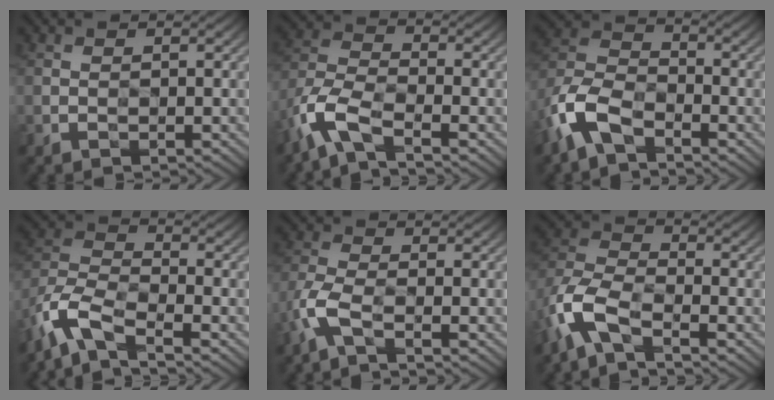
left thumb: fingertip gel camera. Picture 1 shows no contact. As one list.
[{"total": 7.5, "force": [-5.0, 2.3, 5.1], "torque": [-0.125, -0.001, -0.119]}, {"total": 8.8, "force": [-5.3, 4.2, 5.6], "torque": [-0.139, -0.002, -0.127]}, {"total": 8.0, "force": [-5.7, 2.2, 5.1], "torque": [-0.118, 0.000, -0.135]}, {"total": 4.1, "force": [-2.4, 1.1, 3.2], "torque": [-0.087, 0.002, -0.061]}, {"total": 8.2, "force": [-4.9, 3.2, 5.8], "torque": [-0.145, 0.000, -0.118]}]